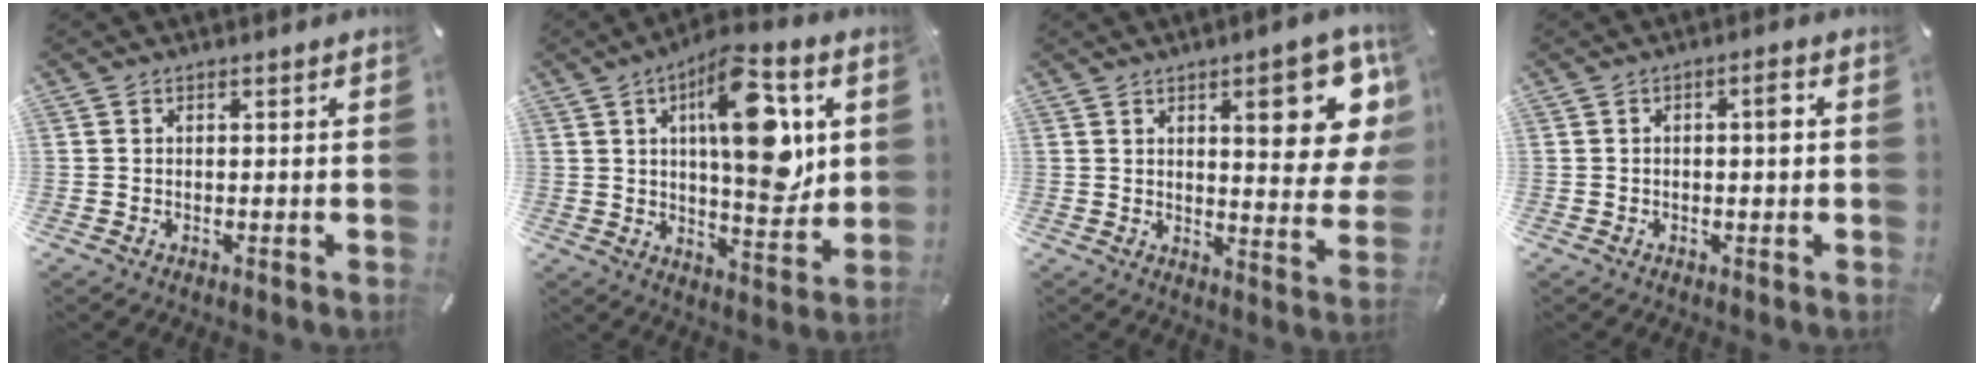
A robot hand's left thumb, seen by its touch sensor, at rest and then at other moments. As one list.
[{"total": 18.7, "force": [6.0, 7.8, 15.9], "torque": [-0.243, -0.022, 0.089]}, {"total": 16.4, "force": [7.3, 5.5, 13.6], "torque": [-0.168, -0.041, 0.106]}, {"total": 3.0, "force": [0.1, 0.9, 2.8], "torque": [-0.038, 0.004, -0.006]}]